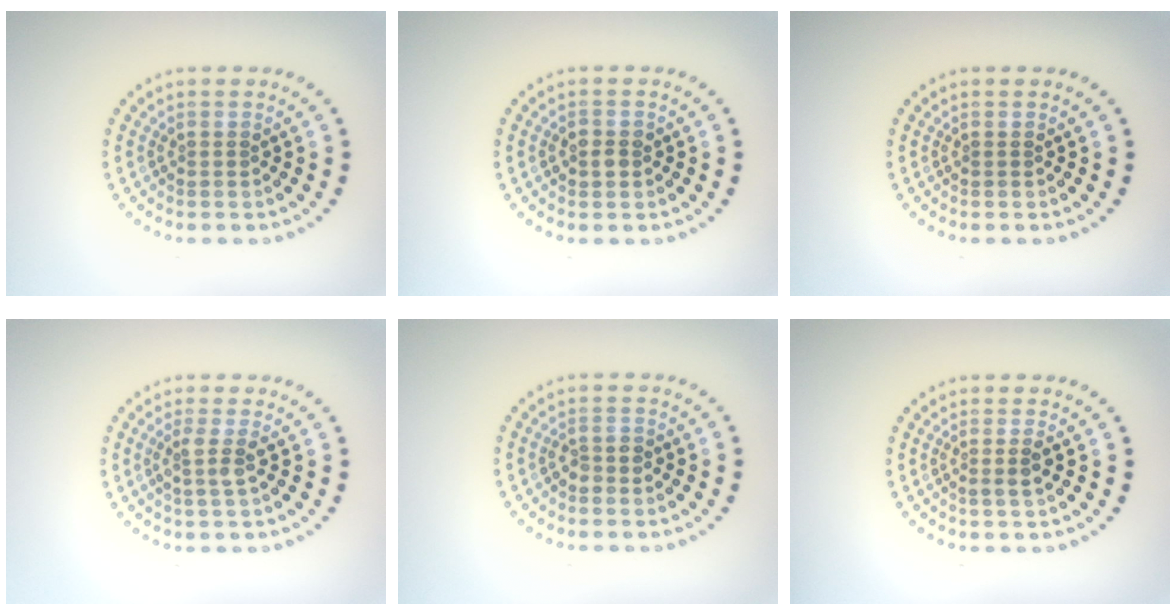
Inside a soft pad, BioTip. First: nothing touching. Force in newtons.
{"total": 1.4, "press": 1.4, "slide": 0.3}
{"total": 0.0}
{"total": 1.7, "press": 1.3, "slide": 1.1}
{"total": 1.4, "press": 1.2, "slide": 0.7}
{"total": 1.3, "press": 1.1, "slide": 0.7}